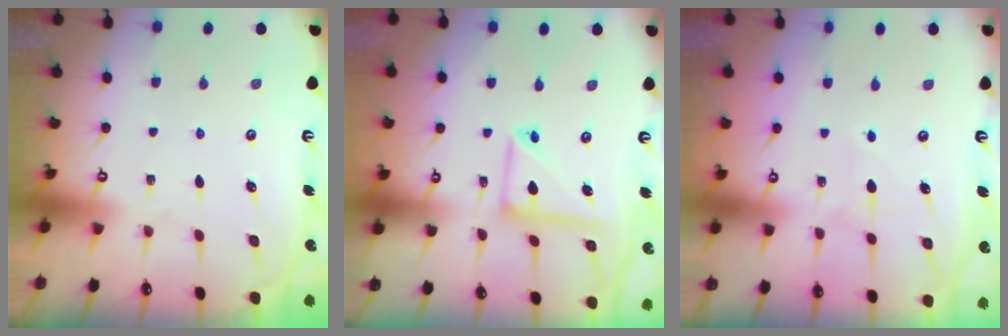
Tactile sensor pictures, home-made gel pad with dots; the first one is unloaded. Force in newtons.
{"total": 10.2, "press": 10.2, "slide": 0.8}
{"total": 4.1, "press": 4.1, "slide": 0.2}